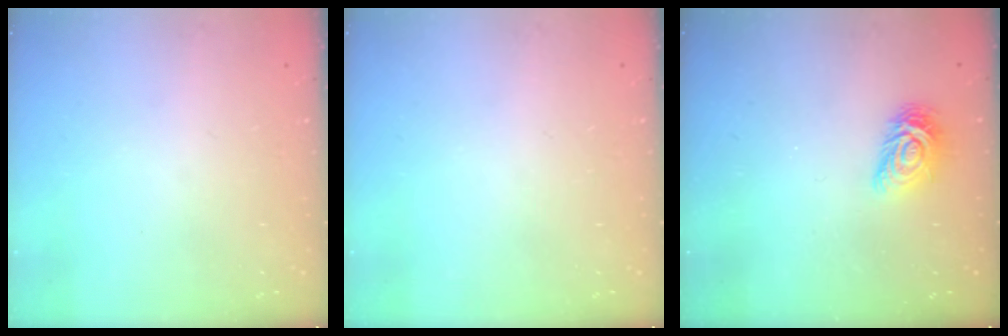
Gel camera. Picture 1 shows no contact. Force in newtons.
{"total": 0.0}
{"total": 9.6, "press": 9.6, "slide": 0.3}